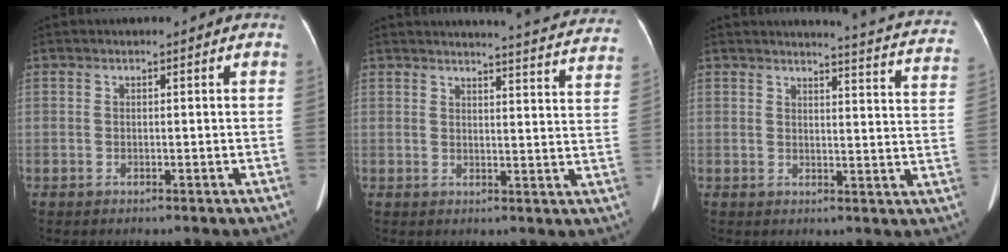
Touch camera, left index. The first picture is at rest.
{"total": 17.6, "force": [17.2, 0.6, 3.8], "torque": [-0.038, -0.084, 0.174]}
{"total": 14.0, "force": [13.5, 0.5, 3.9], "torque": [-0.031, -0.079, 0.120]}